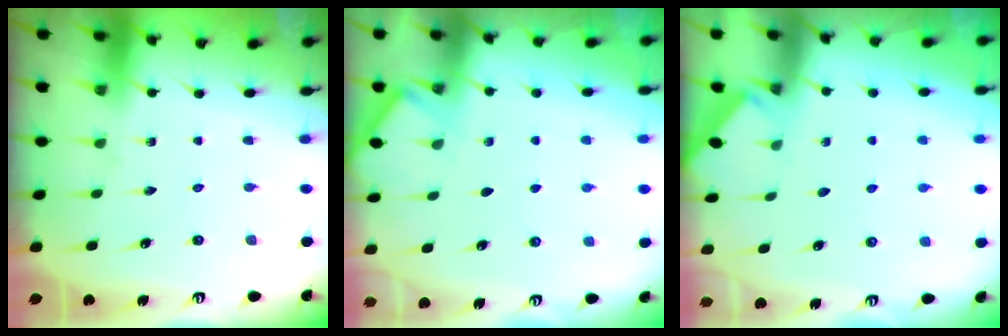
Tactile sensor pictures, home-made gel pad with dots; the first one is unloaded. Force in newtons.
{"total": 4.4, "press": 4.3, "slide": 0.5}
{"total": 1.3, "press": 1.3, "slide": 0.3}